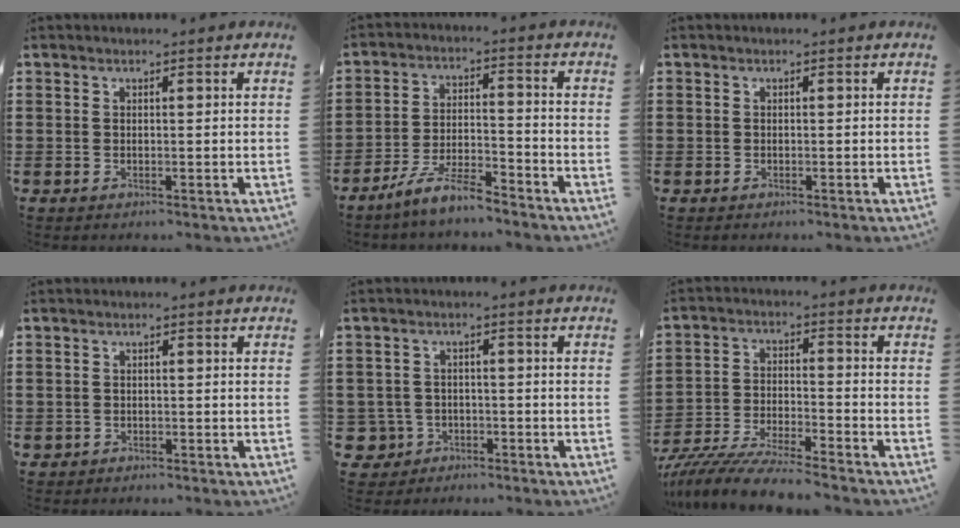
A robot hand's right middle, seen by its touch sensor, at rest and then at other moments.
{"total": 6.7, "force": [-5.7, 0.7, 3.4], "torque": [-0.079, -0.004, -0.112]}
{"total": 0.7, "force": [-0.2, 0.7, 0.0], "torque": [-0.001, 0.004, -0.006]}
{"total": 0.7, "force": [-0.6, 0.4, 0.0], "torque": [-0.001, 0.002, -0.014]}
{"total": 3.4, "force": [-2.0, 2.6, 0.8], "torque": [-0.038, -0.001, -0.046]}
{"total": 7.7, "force": [-7.4, 0.0, 2.2], "torque": [-0.044, 0.001, -0.146]}